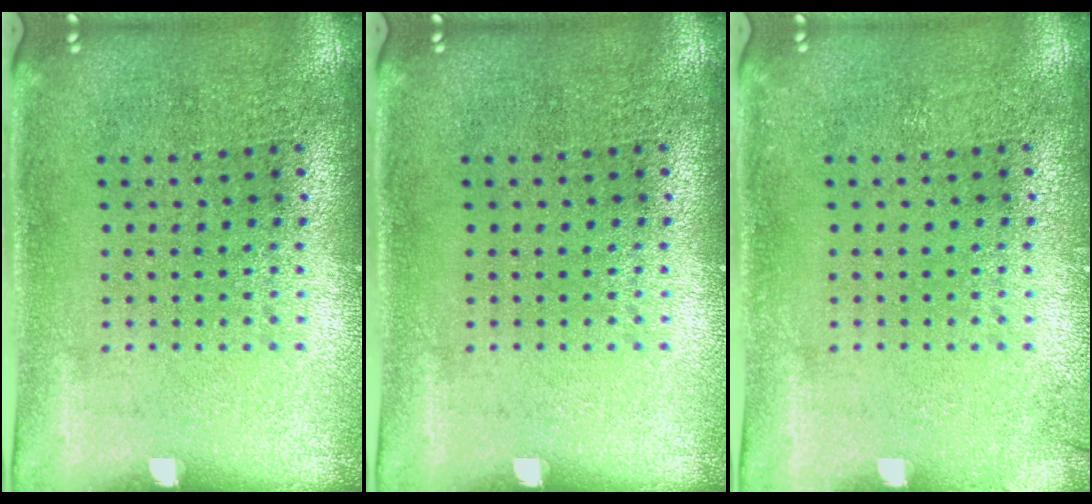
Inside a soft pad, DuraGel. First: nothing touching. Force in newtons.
{"total": 0.0}
{"total": 0.7, "press": 0.7, "slide": 0.2}